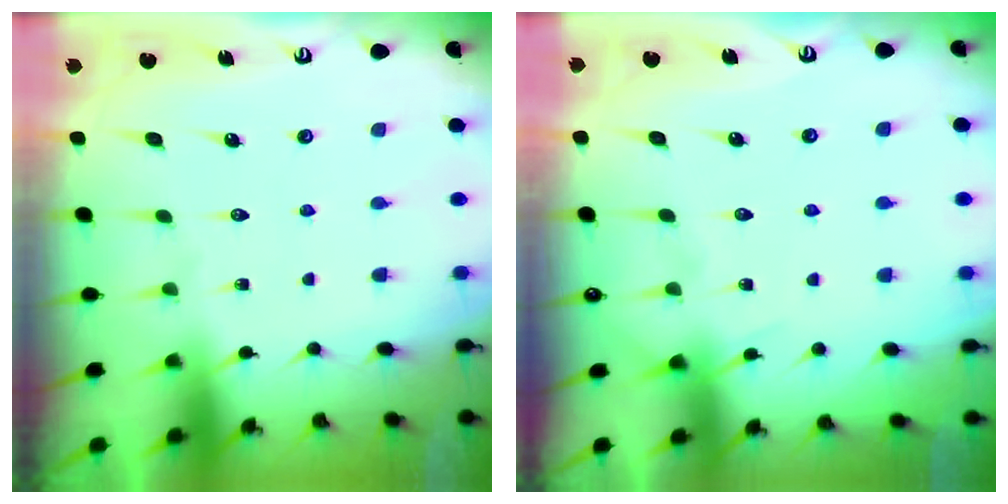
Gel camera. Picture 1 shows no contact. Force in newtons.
{"total": 4.5, "press": 4.5, "slide": 0.6}